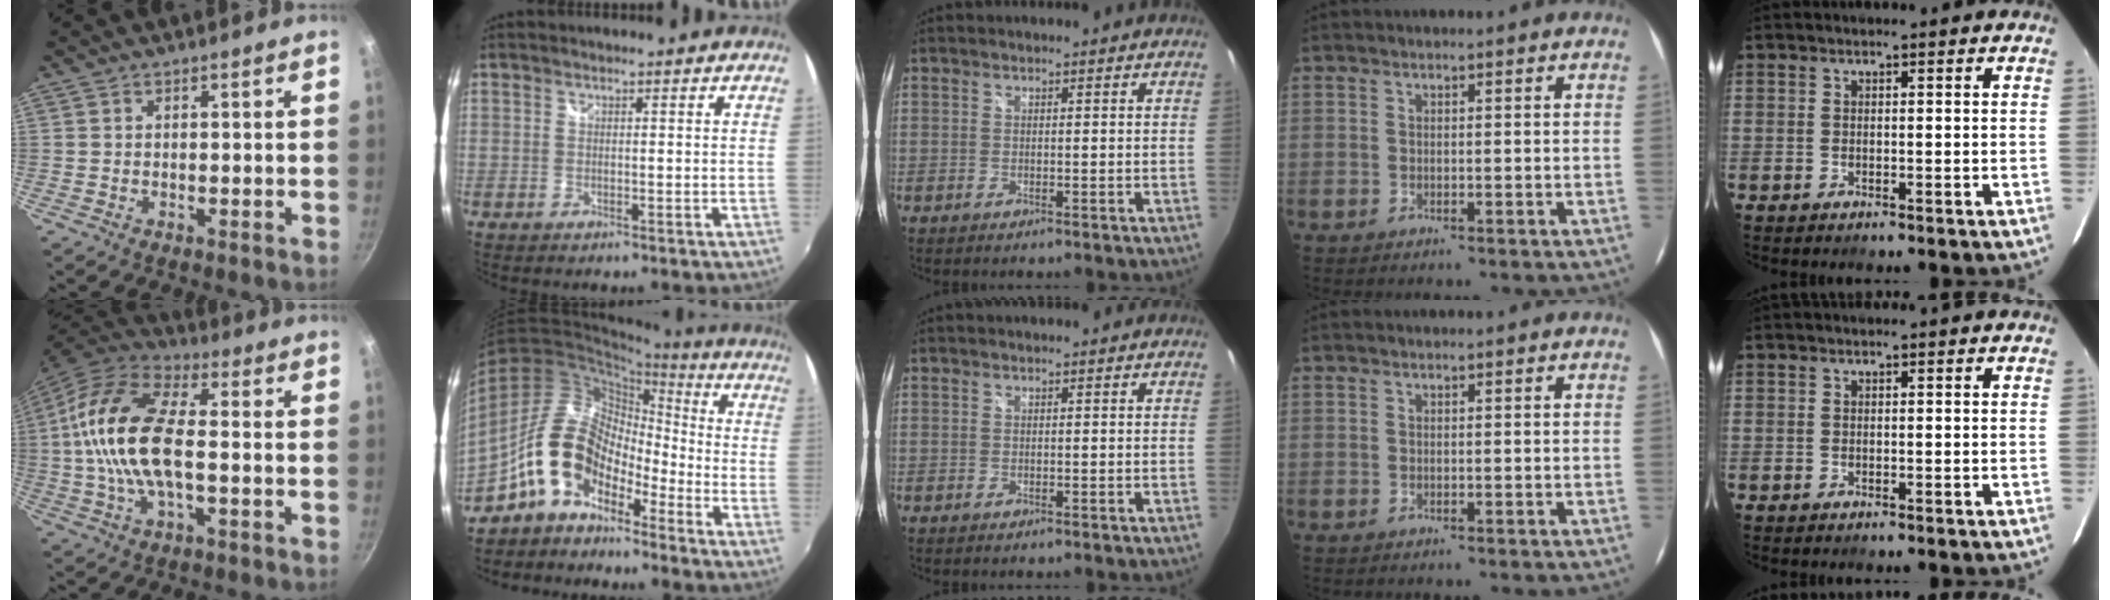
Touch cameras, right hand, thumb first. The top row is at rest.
{"thumb": {"total": 17.8, "force": [0.0, 8.2, 15.7], "torque": [-0.299, 0.031, -0.017]}, "index": {"total": 12.7, "force": [-8.1, 6.9, 6.9], "torque": [-0.123, 0.027, -0.158]}}